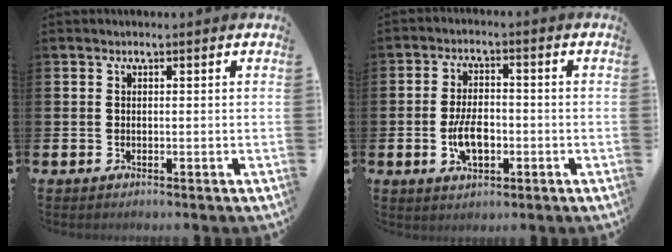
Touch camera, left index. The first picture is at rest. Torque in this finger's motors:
{"motor_torque": [1.37, 0.78, 0.24, 0.12]}